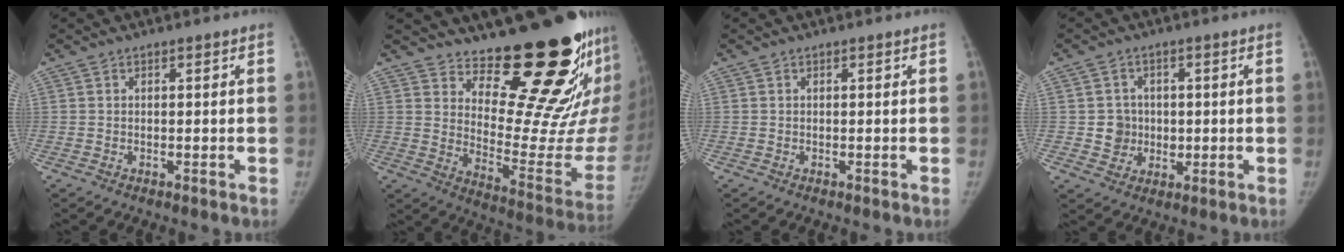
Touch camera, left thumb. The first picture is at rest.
{"total": 21.6, "force": [16.2, 6.3, 12.8], "torque": [-0.134, -0.156, 0.235]}
{"total": 0.0}
{"total": 5.4, "force": [-0.1, 5.2, 1.3], "torque": [0.010, 0.008, 0.002]}